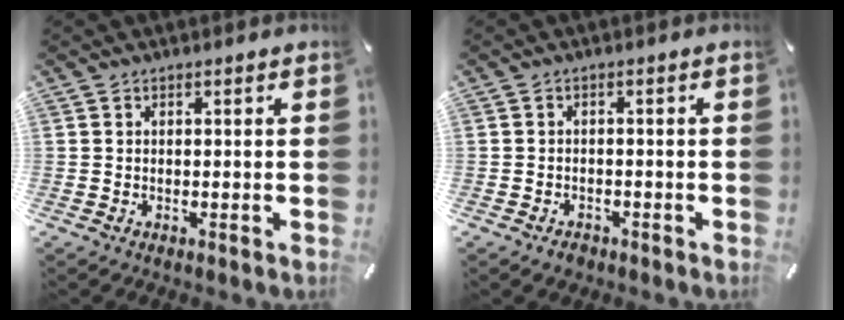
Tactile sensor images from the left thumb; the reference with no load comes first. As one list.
[{"total": 1.9, "force": [-1.4, 1.1, 0.6], "torque": [-0.012, 0.009, -0.031]}]